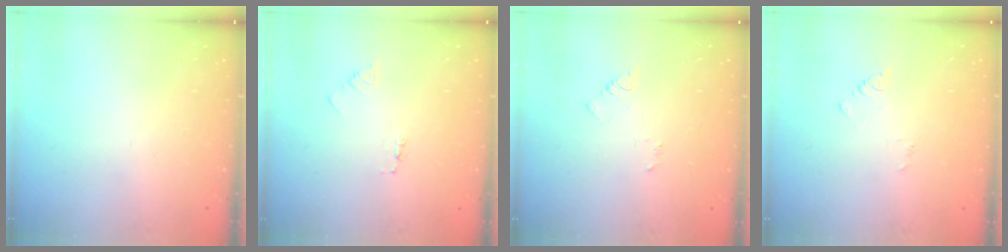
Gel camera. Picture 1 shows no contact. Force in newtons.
{"total": 1.8, "press": 1.8, "slide": 0.2}
{"total": 2.9, "press": 2.9, "slide": 0.3}
{"total": 2.4, "press": 2.4, "slide": 0.3}